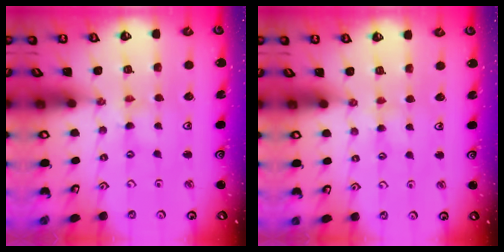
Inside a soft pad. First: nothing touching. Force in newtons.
{"total": 2.1, "press": 2.1, "slide": 0.4}